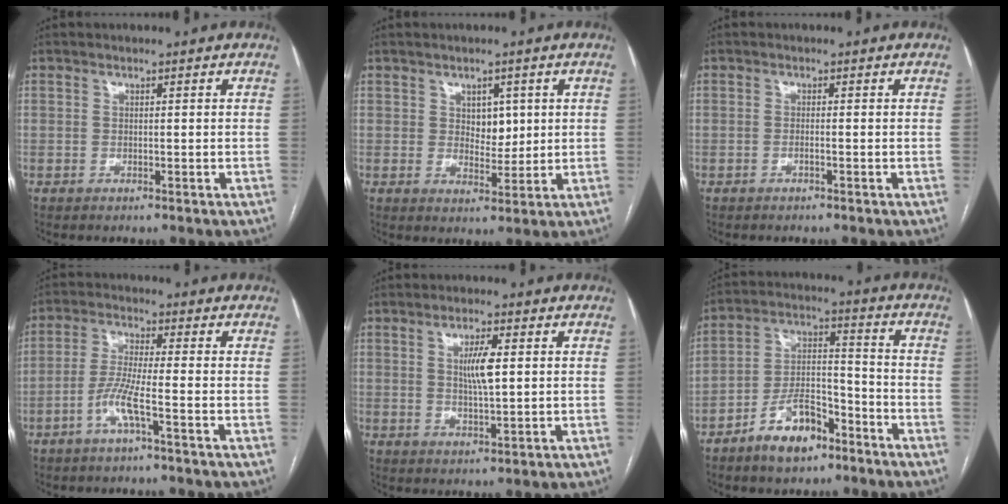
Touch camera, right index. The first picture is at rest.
{"total": 4.0, "force": [1.3, 2.6, 2.8], "torque": [-0.035, -0.001, 0.025]}
{"total": 0.6, "force": [-0.3, 0.0, 0.6], "torque": [-0.012, 0.000, -0.004]}
{"total": 5.5, "force": [-2.5, -0.2, 4.9], "torque": [-0.104, 0.001, -0.053]}
{"total": 5.0, "force": [1.1, 0.9, 4.8], "torque": [-0.087, 0.002, 0.020]}
{"total": 10.1, "force": [-6.6, 4.4, 6.3], "torque": [-0.124, 0.014, -0.118]}